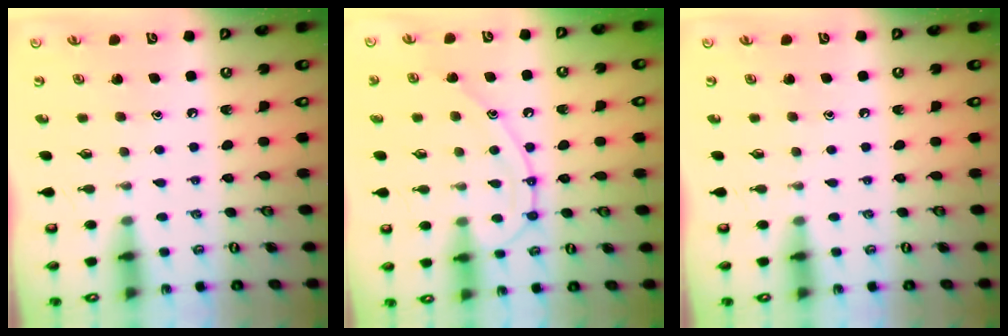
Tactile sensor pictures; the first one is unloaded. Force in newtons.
{"total": 13.6, "press": 13.5, "slide": 1.3}
{"total": 0.0}